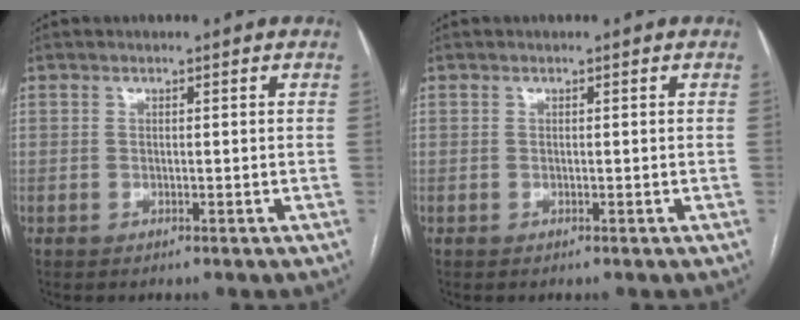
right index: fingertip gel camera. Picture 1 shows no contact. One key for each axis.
{"total": 0.0}